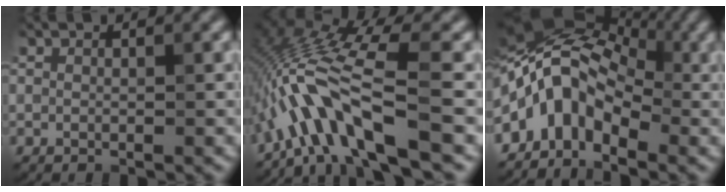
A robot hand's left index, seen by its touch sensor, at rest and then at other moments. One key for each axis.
{"total": 8.0, "fx": -3.8, "fy": 1.4, "fz": 6.9, "tx": -0.137, "ty": 0.020, "tz": -0.075}
{"total": 7.1, "fx": -2.4, "fy": 4.6, "fz": 4.9, "tx": -0.064, "ty": 0.024, "tz": -0.061}